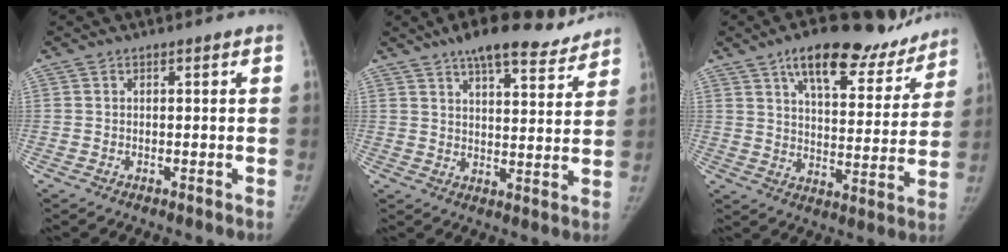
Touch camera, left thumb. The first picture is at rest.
{"total": 15.5, "force": [12.2, 4.6, 8.3], "torque": [-0.091, -0.041, 0.174]}
{"total": 20.8, "force": [15.1, 8.4, 11.6], "torque": [-0.127, -0.053, 0.220]}